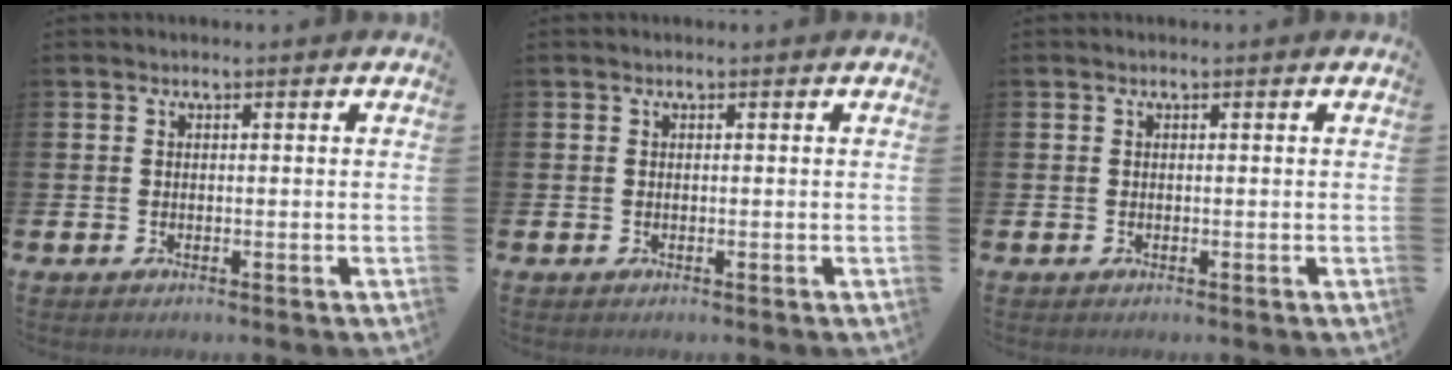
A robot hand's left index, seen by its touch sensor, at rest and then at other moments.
{"total": 0.0}
{"total": 0.0}